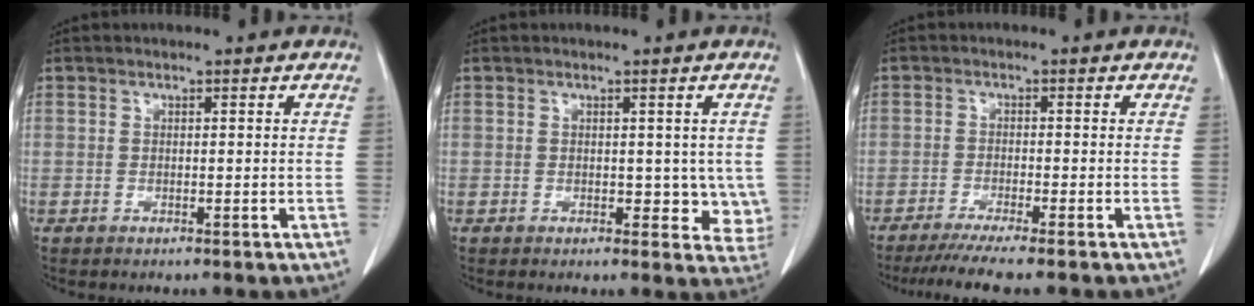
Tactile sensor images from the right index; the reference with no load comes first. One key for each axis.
{"total": 4.8, "fx": 0.4, "fy": 3.1, "fz": 3.6, "tx": -0.019, "ty": -0.005, "tz": 0.007}
{"total": 6.6, "fx": -5.5, "fy": -0.9, "fz": 3.6, "tx": -0.047, "ty": -0.019, "tz": -0.088}